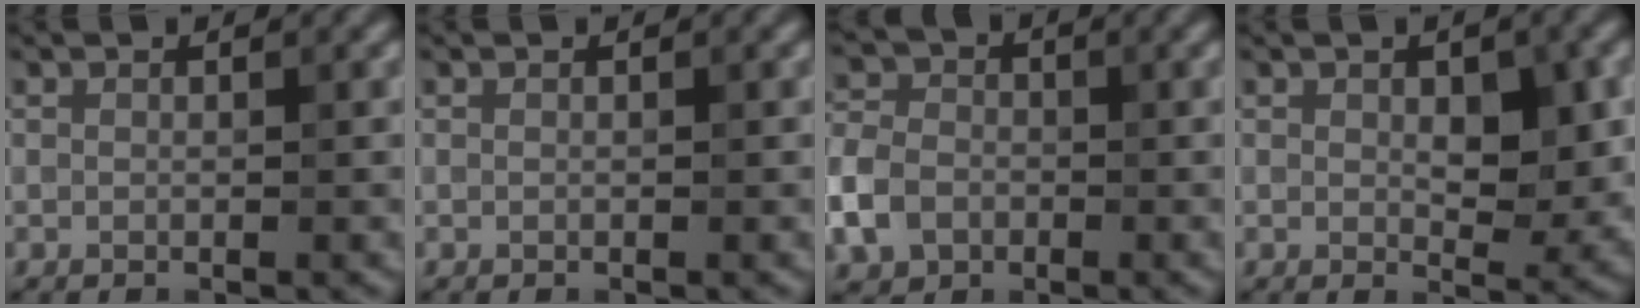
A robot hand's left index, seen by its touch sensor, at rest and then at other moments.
{"total": 0.0}
{"total": 5.2, "force": [-1.9, 4.1, 2.5], "torque": [-0.061, -0.003, -0.052]}
{"total": 4.5, "force": [0.6, 2.2, 3.9], "torque": [-0.052, -0.005, 0.012]}